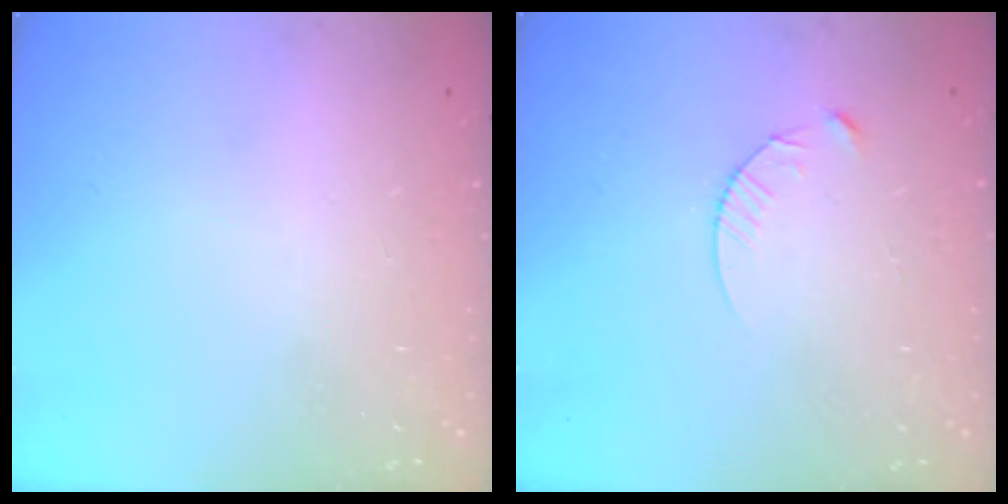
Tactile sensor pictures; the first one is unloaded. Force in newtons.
{"total": 4.7, "press": 4.7, "slide": 0.6}